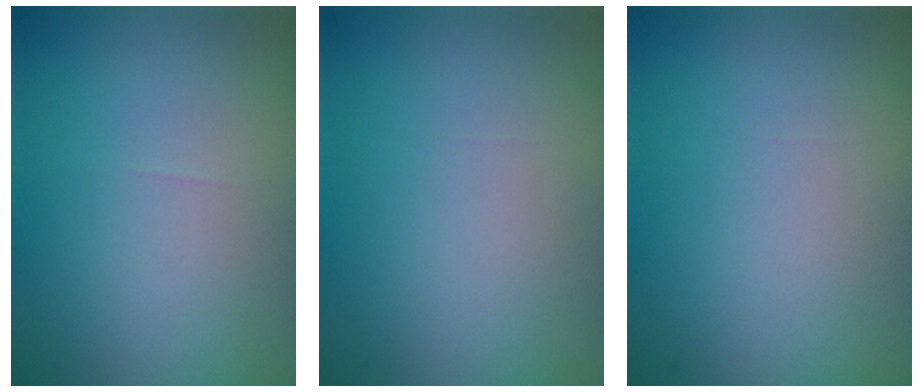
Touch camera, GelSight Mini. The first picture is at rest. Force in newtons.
{"total": 0.0}
{"total": 0.0}